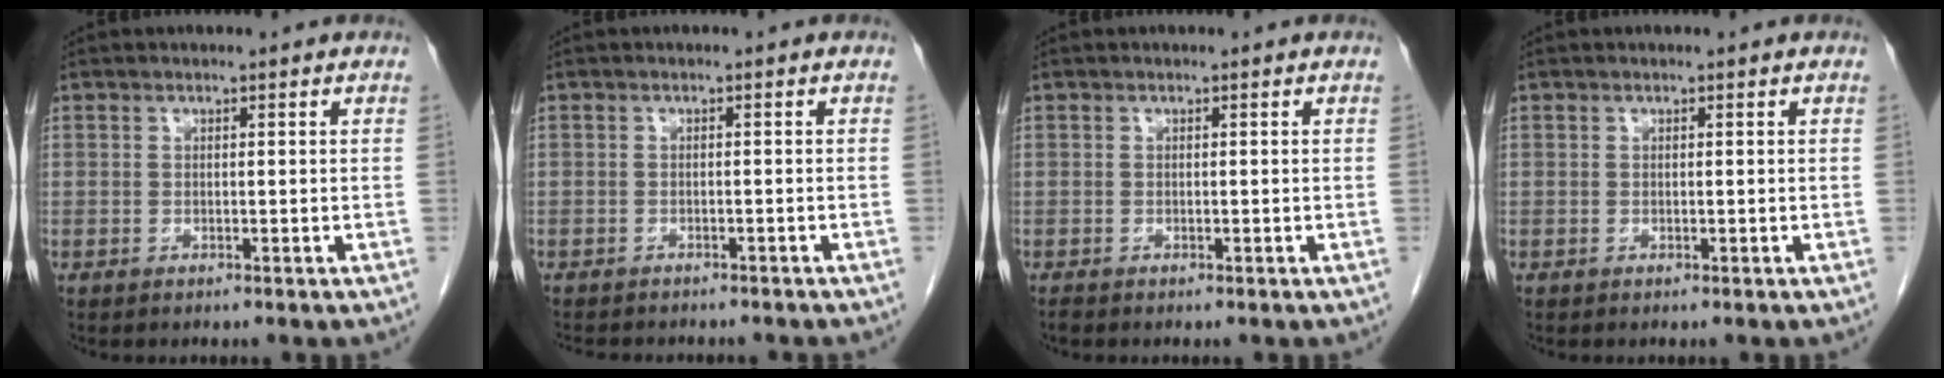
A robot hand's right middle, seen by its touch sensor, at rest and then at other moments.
{"total": 8.0, "force": [-7.0, 2.2, 3.1], "torque": [-0.044, -0.002, -0.086]}
{"total": 0.0}
{"total": 0.0}